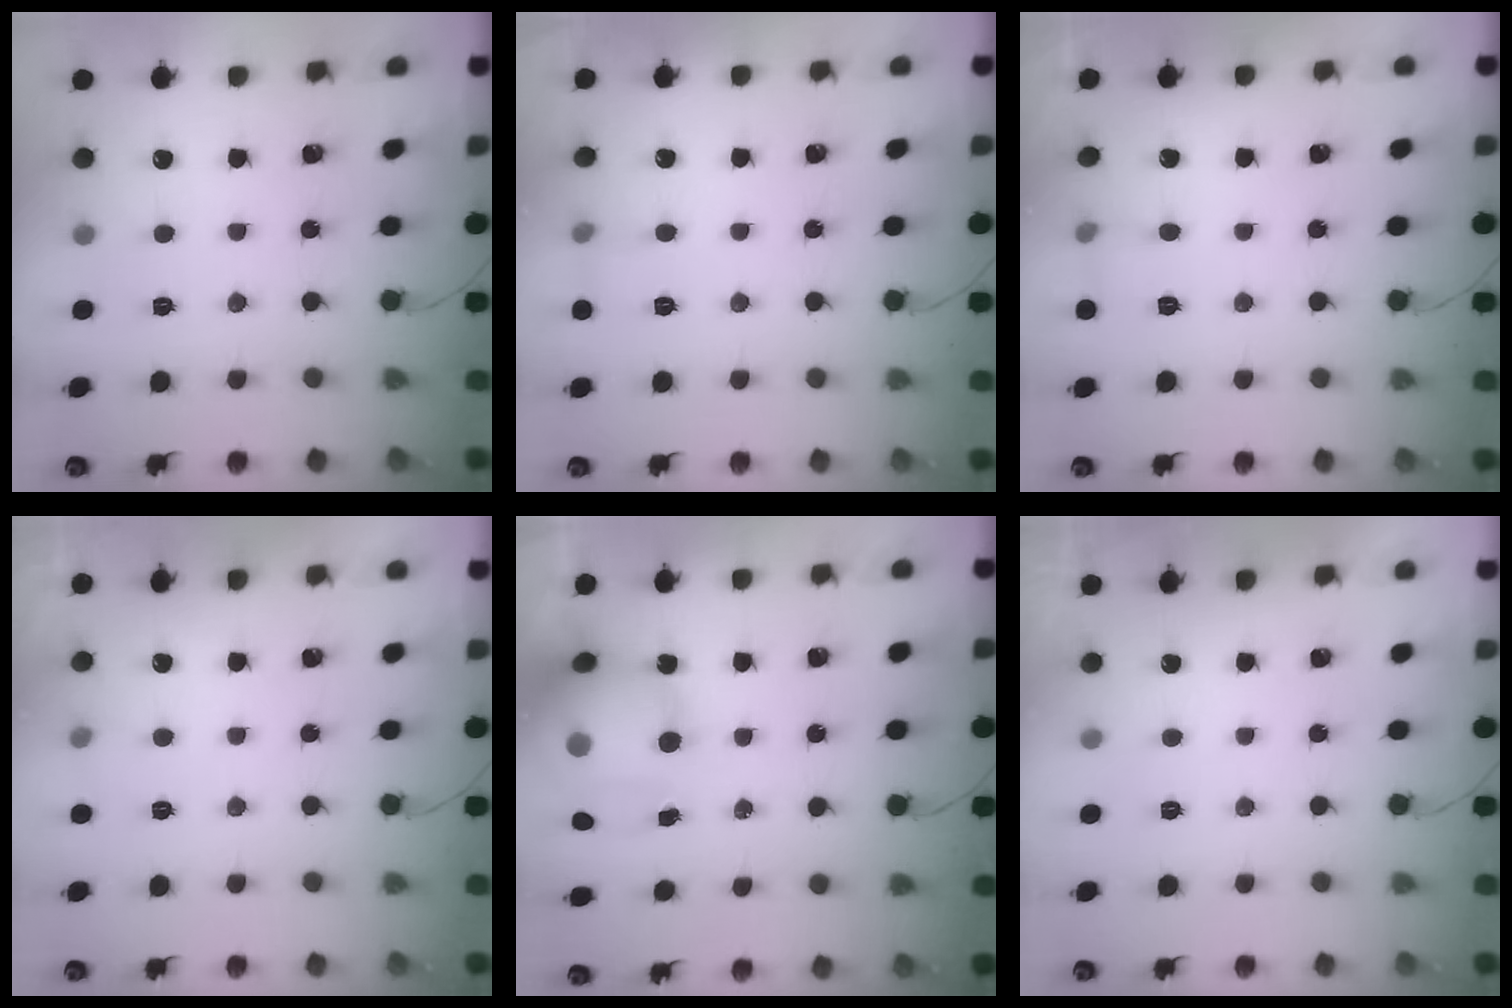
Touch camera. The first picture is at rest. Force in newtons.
{"total": 5.4, "press": 5.2, "slide": 1.5}
{"total": 5.6, "press": 5.2, "slide": 2.0}
{"total": 3.7, "press": 3.4, "slide": 1.4}
{"total": 18.9, "press": 18.4, "slide": 4.3}
{"total": 0.0}